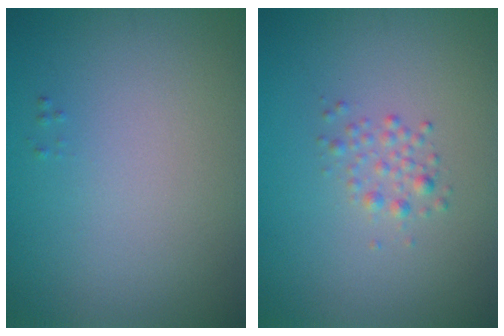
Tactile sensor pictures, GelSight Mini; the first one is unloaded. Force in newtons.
{"total": 1.3, "press": 1.3, "slide": 0.0}